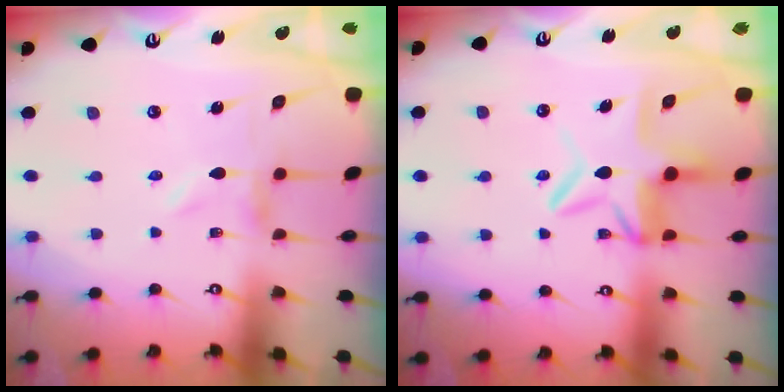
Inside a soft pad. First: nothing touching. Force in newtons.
{"total": 9.1, "press": 9.0, "slide": 1.3}